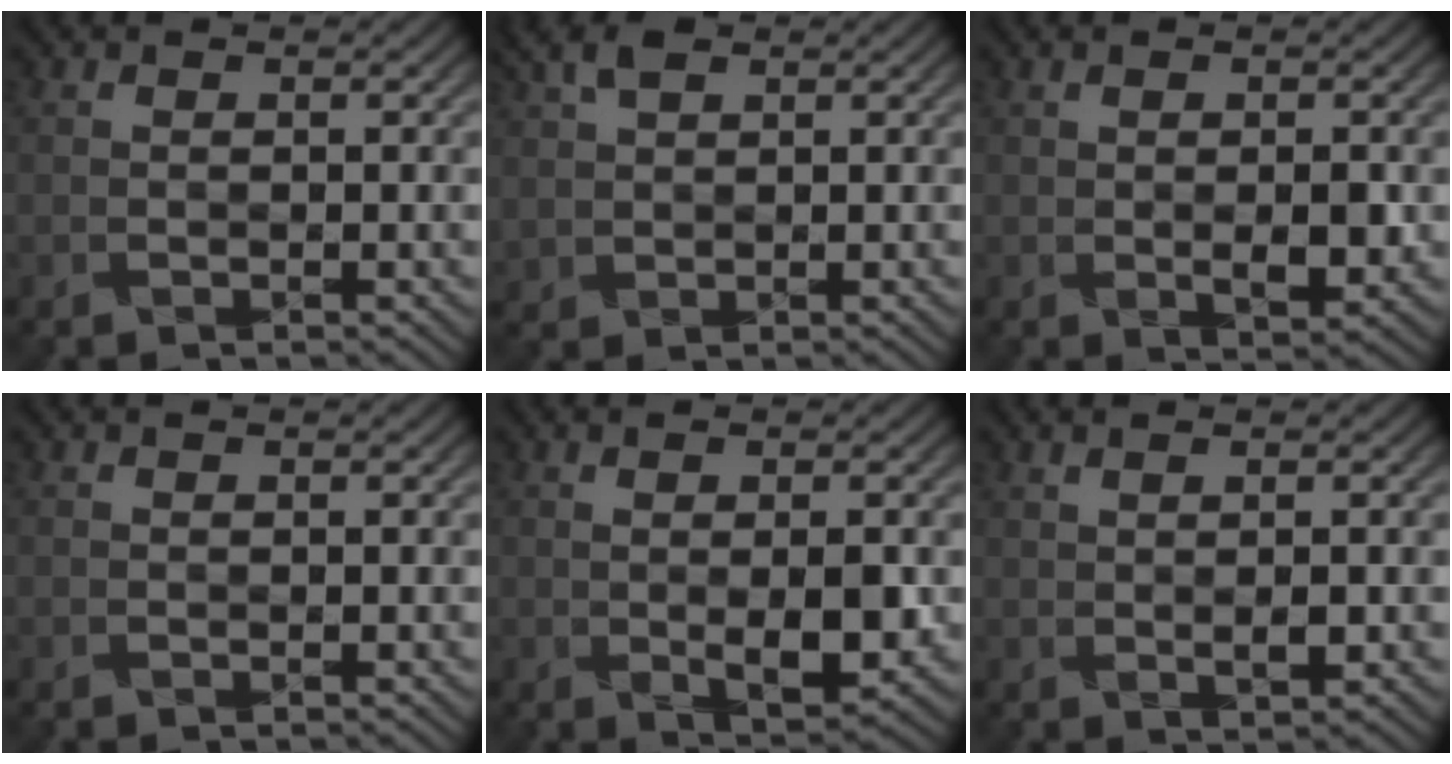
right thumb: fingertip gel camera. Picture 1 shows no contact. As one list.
[{"total": 4.0, "force": [2.6, 2.0, 2.3], "torque": [-0.057, 0.012, 0.056]}, {"total": 2.6, "force": [0.2, 0.8, 2.5], "torque": [-0.048, -0.003, 0.010]}, {"total": 0.0}, {"total": 4.2, "force": [-0.1, 1.0, 4.1], "torque": [-0.073, -0.003, 0.009]}, {"total": 1.7, "force": [0.6, 0.2, 1.6], "torque": [-0.032, 0.003, 0.018]}]